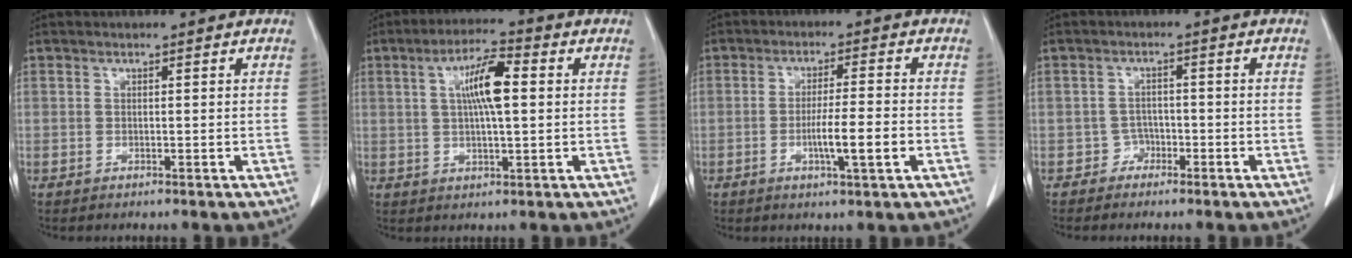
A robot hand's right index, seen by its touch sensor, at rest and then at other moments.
{"total": 8.0, "force": [1.6, 1.4, 7.7], "torque": [-0.140, 0.014, 0.027]}
{"total": 6.4, "force": [-1.9, 0.0, 6.2], "torque": [-0.104, -0.007, -0.032]}
{"total": 1.9, "force": [-1.3, 1.4, -0.2], "torque": [0.010, 0.010, -0.027]}